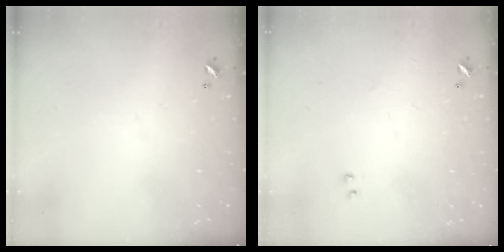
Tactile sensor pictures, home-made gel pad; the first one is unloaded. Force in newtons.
{"total": 2.3, "press": 2.2, "slide": 0.8}